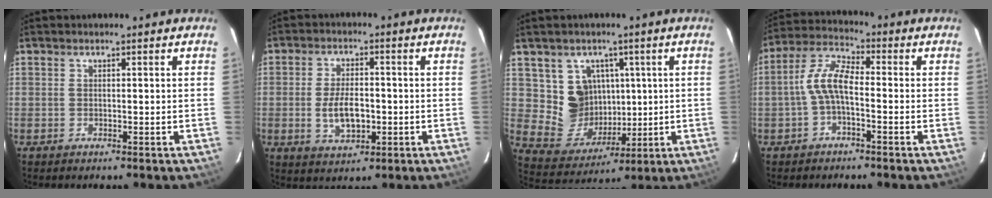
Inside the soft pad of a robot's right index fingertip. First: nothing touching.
{"total": 7.2, "force": [-1.4, 3.6, 6.1], "torque": [-0.122, -0.003, -0.018]}
{"total": 10.4, "force": [2.9, 9.5, 3.0], "torque": [-0.073, 0.006, 0.074]}
{"total": 6.8, "force": [-1.7, 2.6, 6.1], "torque": [-0.136, 0.020, -0.038]}